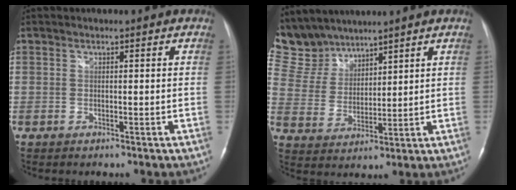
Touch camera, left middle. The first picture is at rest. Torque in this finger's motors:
{"motor_torque": [0.03, -0.02, -0.11, -0.06]}